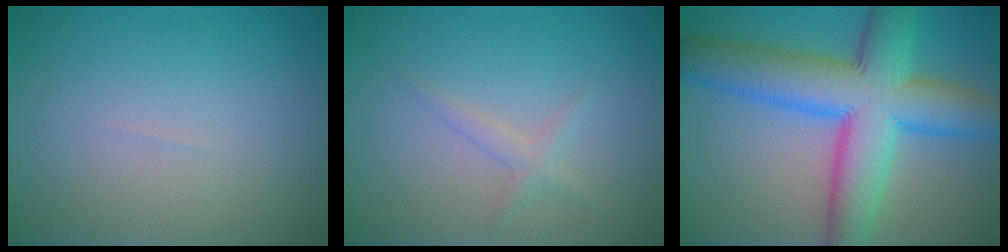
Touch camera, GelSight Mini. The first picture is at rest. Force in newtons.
{"total": 1.4, "press": 1.4, "slide": 0.1}
{"total": 11.1, "press": 11.1, "slide": 0.2}